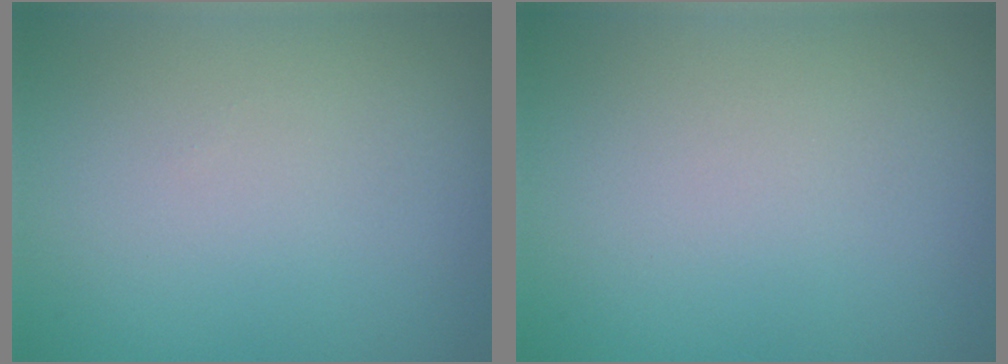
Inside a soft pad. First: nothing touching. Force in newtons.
{"total": 0.0}